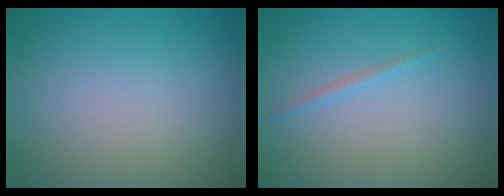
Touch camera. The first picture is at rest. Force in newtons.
{"total": 0.7, "press": 0.7, "slide": 0.0}